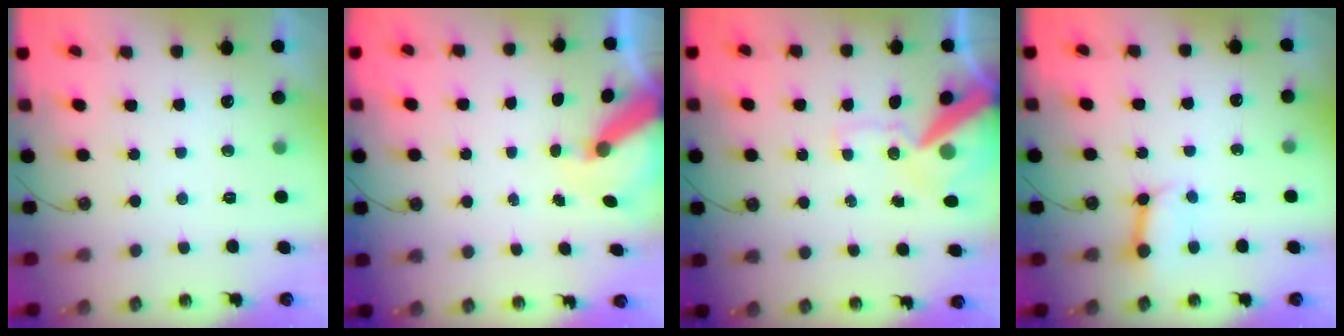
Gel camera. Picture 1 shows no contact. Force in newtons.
{"total": 6.9, "press": 6.9, "slide": 0.9}
{"total": 15.9, "press": 15.8, "slide": 2.3}
{"total": 5.6, "press": 5.6, "slide": 0.7}